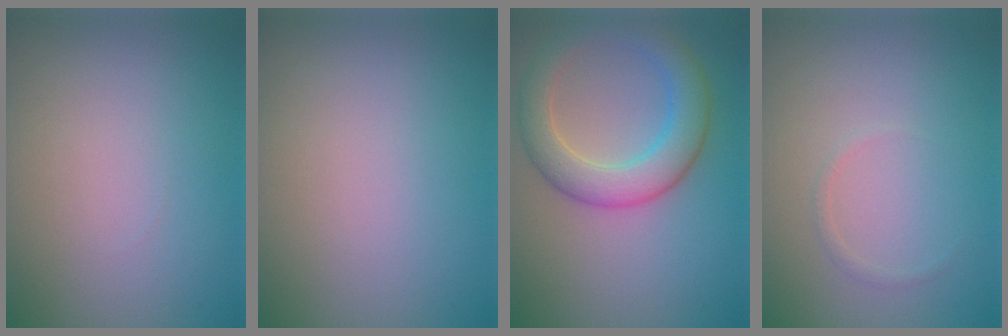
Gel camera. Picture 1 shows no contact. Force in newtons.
{"total": 0.0}
{"total": 5.6, "press": 5.6, "slide": 0.3}
{"total": 0.6, "press": 0.6, "slide": 0.1}